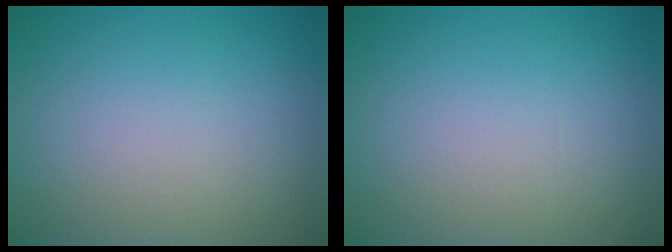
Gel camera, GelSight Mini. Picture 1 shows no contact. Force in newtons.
{"total": 0.0}